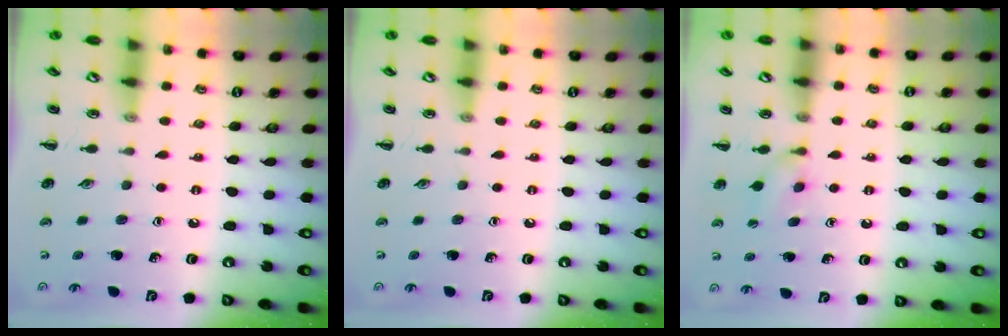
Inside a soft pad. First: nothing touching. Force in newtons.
{"total": 0.0}
{"total": 5.7, "press": 5.4, "slide": 1.8}